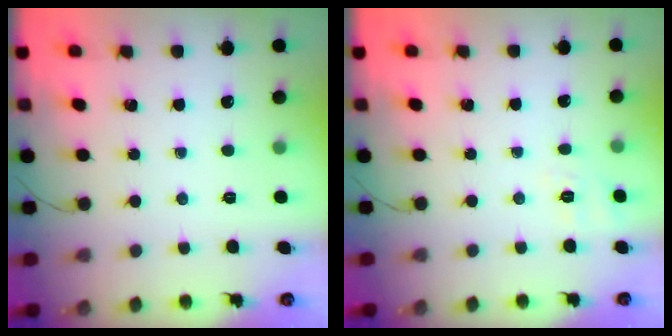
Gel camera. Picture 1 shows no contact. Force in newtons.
{"total": 7.5, "press": 7.2, "slide": 2.2}